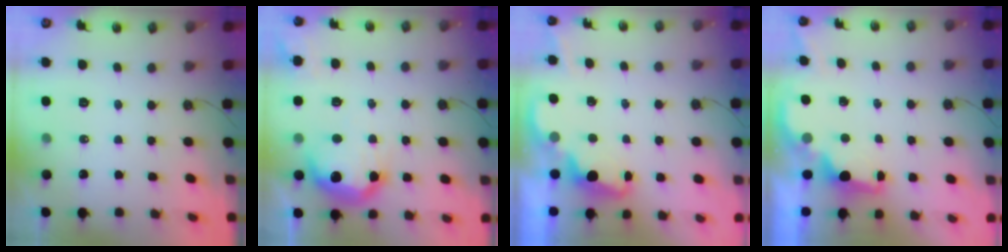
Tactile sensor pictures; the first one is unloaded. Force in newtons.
{"total": 16.7, "press": 16.6, "slide": 1.4}
{"total": 2.1, "press": 2.0, "slide": 0.6}
{"total": 1.9, "press": 1.7, "slide": 0.8}